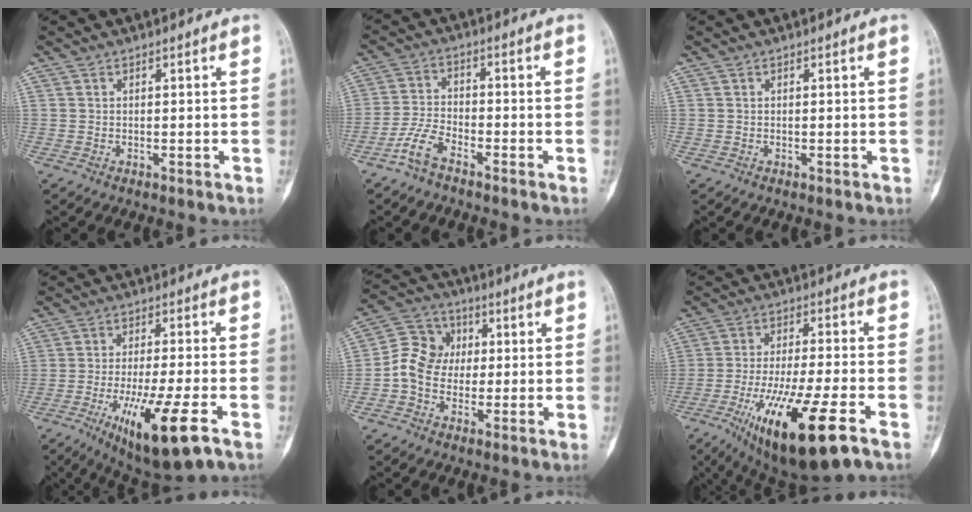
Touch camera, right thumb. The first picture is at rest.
{"total": 5.6, "force": [-3.9, 2.1, 3.4], "torque": [-0.077, 0.021, -0.083]}
{"total": 0.0}
{"total": 14.4, "force": [-6.3, 2.5, 12.7], "torque": [-0.233, -0.004, -0.096]}
{"total": 9.2, "force": [-0.4, 7.8, 4.8], "torque": [-0.067, 0.028, -0.021]}
{"total": 19.4, "force": [-9.2, 4.3, 16.6], "torque": [-0.309, -0.001, -0.146]}